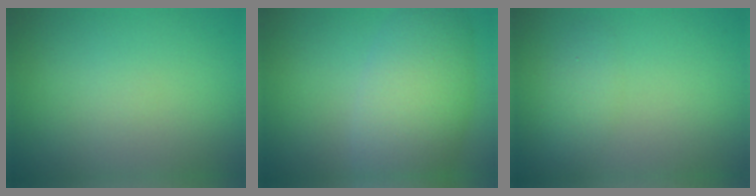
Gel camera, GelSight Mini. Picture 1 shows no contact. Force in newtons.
{"total": 8.1, "press": 8.1, "slide": 0.3}
{"total": 1.8, "press": 1.8, "slide": 0.0}